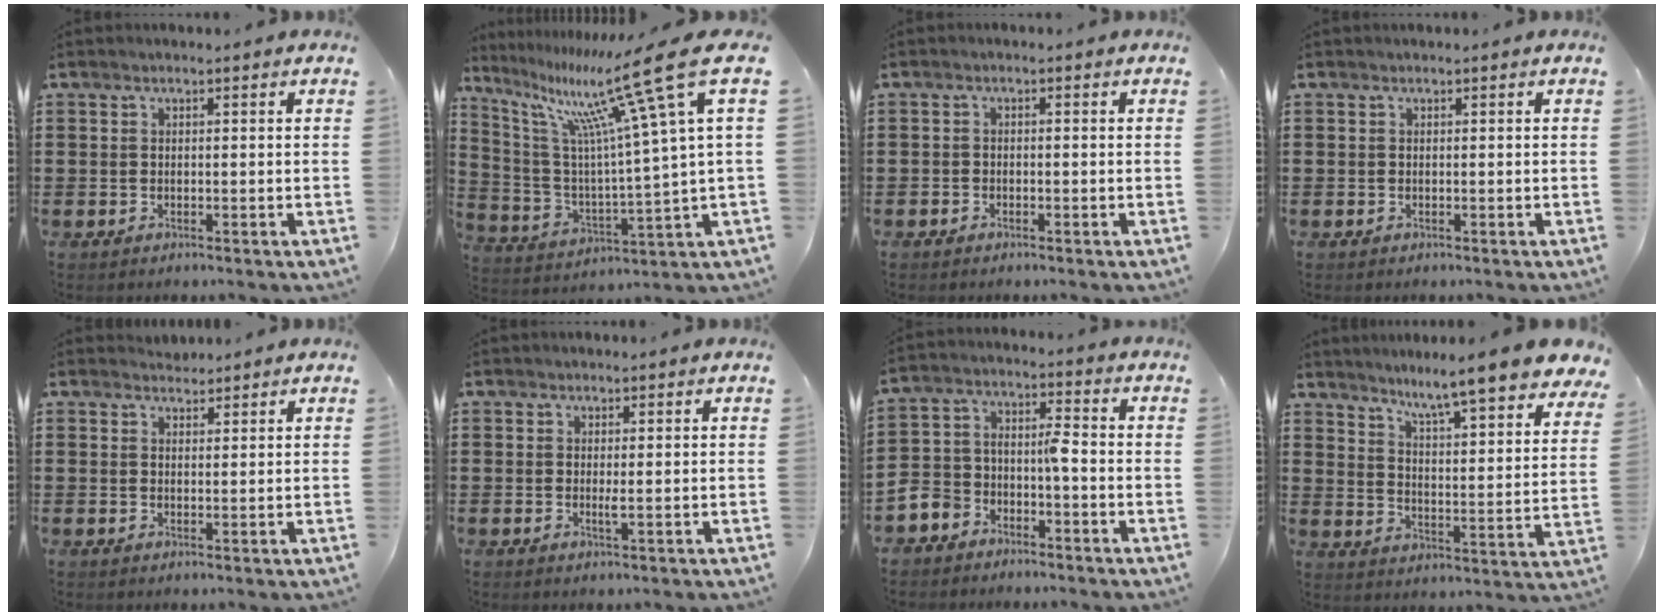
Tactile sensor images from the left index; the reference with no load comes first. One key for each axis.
{"total": 18.5, "fx": 10.6, "fy": 1.8, "fz": 15.0, "tx": -0.294, "ty": -0.057, "tz": 0.160}
{"total": 0.9, "fx": -0.8, "fy": 0.2, "fz": 0.1, "tx": -0.006, "ty": 0.000, "tz": -0.017}
{"total": 0.0}
{"total": 1.7, "fx": 1.6, "fy": 0.4, "fz": -0.1, "tx": -0.002, "ty": 0.005, "tz": 0.032}
{"total": 1.1, "fx": 0.0, "fy": 0.0, "fz": 1.1, "tx": -0.020, "ty": -0.003, "tz": 0.001}
{"total": 4.9, "fx": -3.7, "fy": 2.2, "fz": 2.4, "tx": -0.063, "ty": -0.002, "tz": -0.079}
{"total": 7.7, "fx": 6.6, "fy": -0.8, "fz": 3.9, "tx": -0.085, "ty": -0.053, "tz": 0.102}